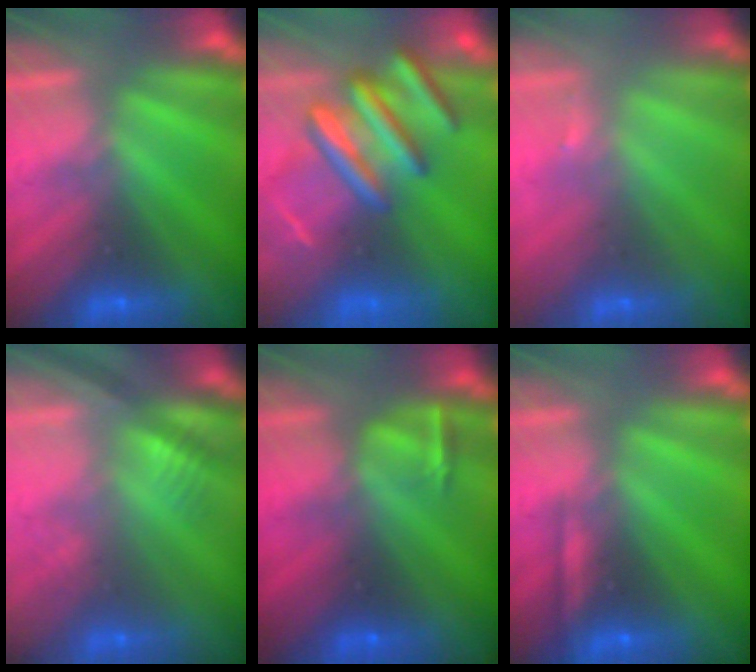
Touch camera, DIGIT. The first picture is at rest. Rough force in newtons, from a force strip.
{"total": 6.5}
{"total": 1.6}
{"total": 2.7}
{"total": 2.9}
{"total": 2.3}